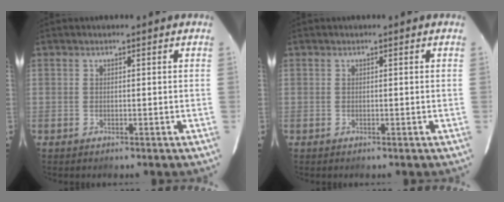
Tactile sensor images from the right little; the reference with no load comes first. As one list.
[{"total": 0.0}]